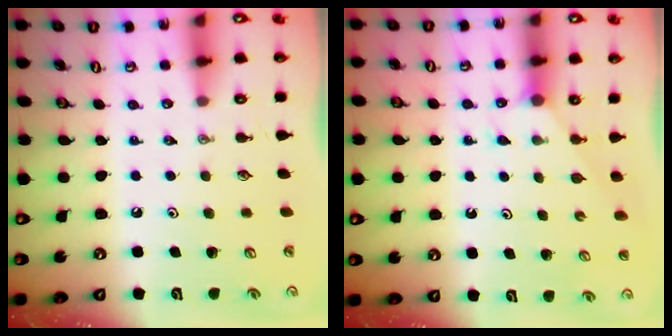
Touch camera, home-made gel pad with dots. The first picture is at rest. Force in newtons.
{"total": 4.3, "press": 4.3, "slide": 0.1}